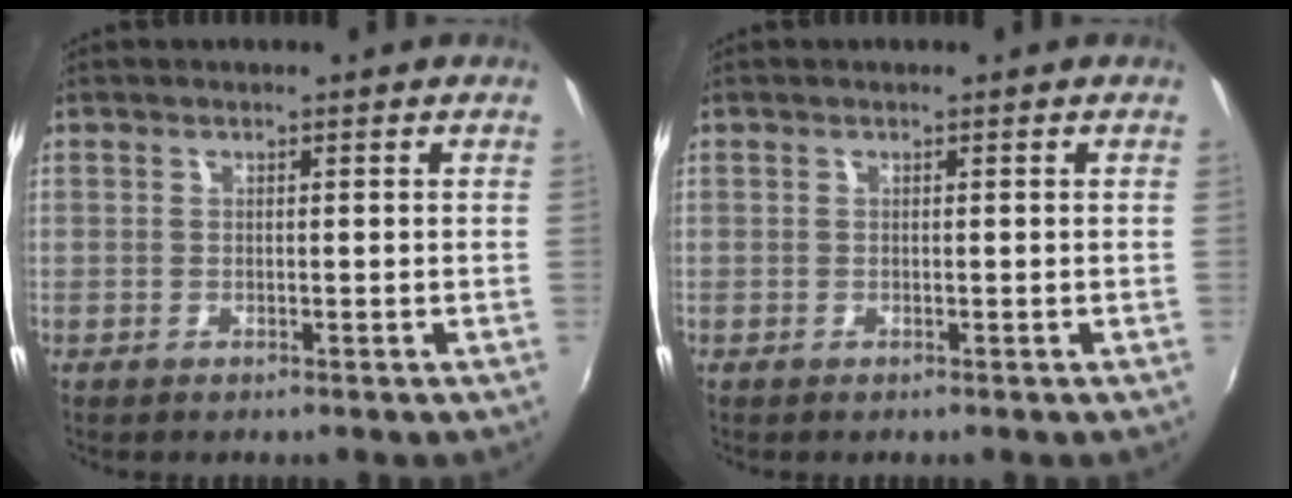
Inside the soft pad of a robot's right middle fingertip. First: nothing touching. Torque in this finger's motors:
{"motor_torque": [-0.25, 0.06, -0.02, 0.00]}